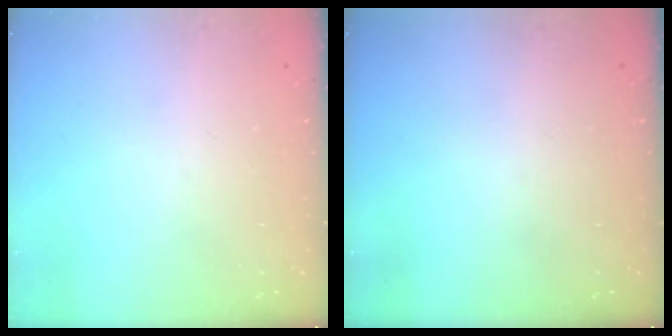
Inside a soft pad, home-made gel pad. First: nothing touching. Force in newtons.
{"total": 0.0}